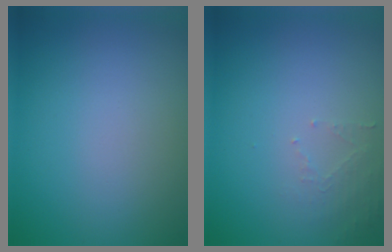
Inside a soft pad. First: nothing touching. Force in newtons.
{"total": 1.4, "press": 1.3, "slide": 0.3}